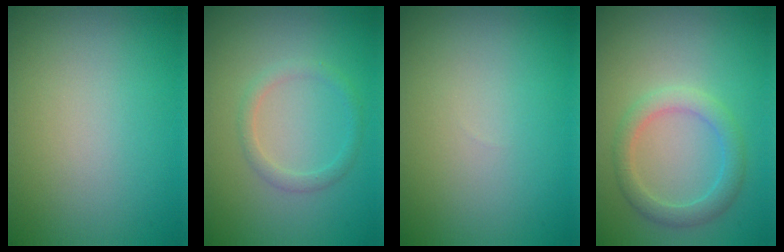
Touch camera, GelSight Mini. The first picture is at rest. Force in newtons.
{"total": 1.5, "press": 1.5, "slide": 0.1}
{"total": 0.0}
{"total": 2.7, "press": 2.7, "slide": 0.0}